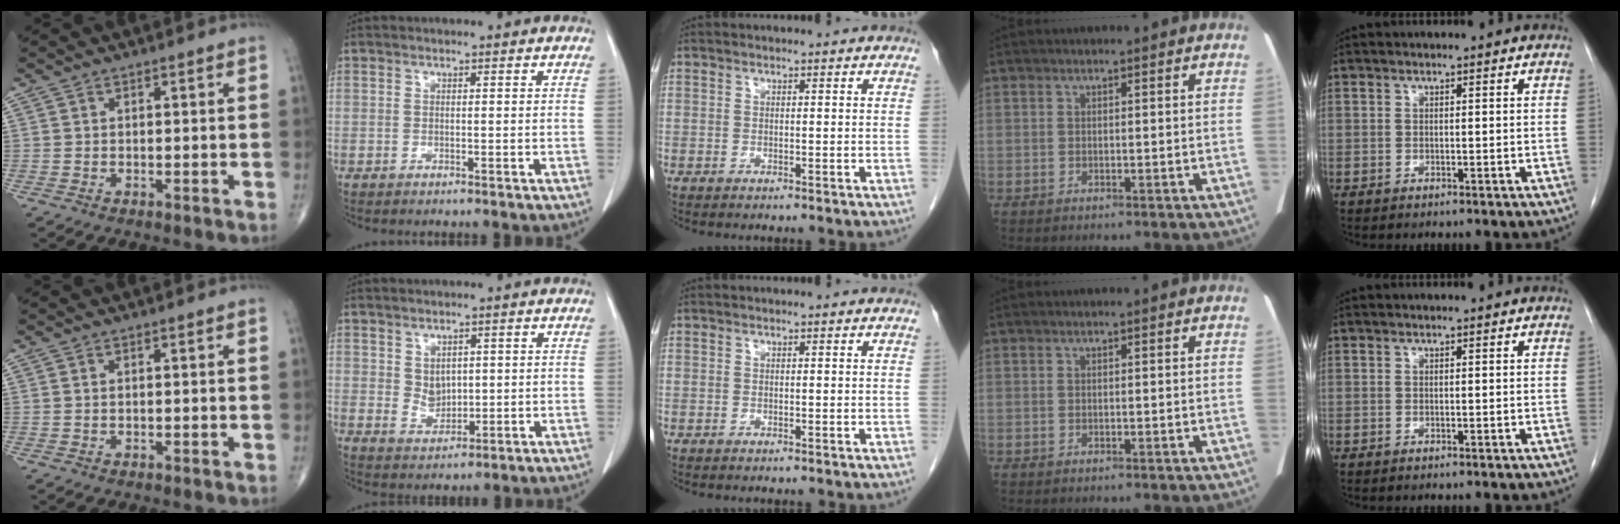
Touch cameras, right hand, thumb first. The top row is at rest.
{"index": {"total": 3.3, "force": [1.1, 2.5, 1.9], "torque": [-0.034, -0.001, 0.033]}}